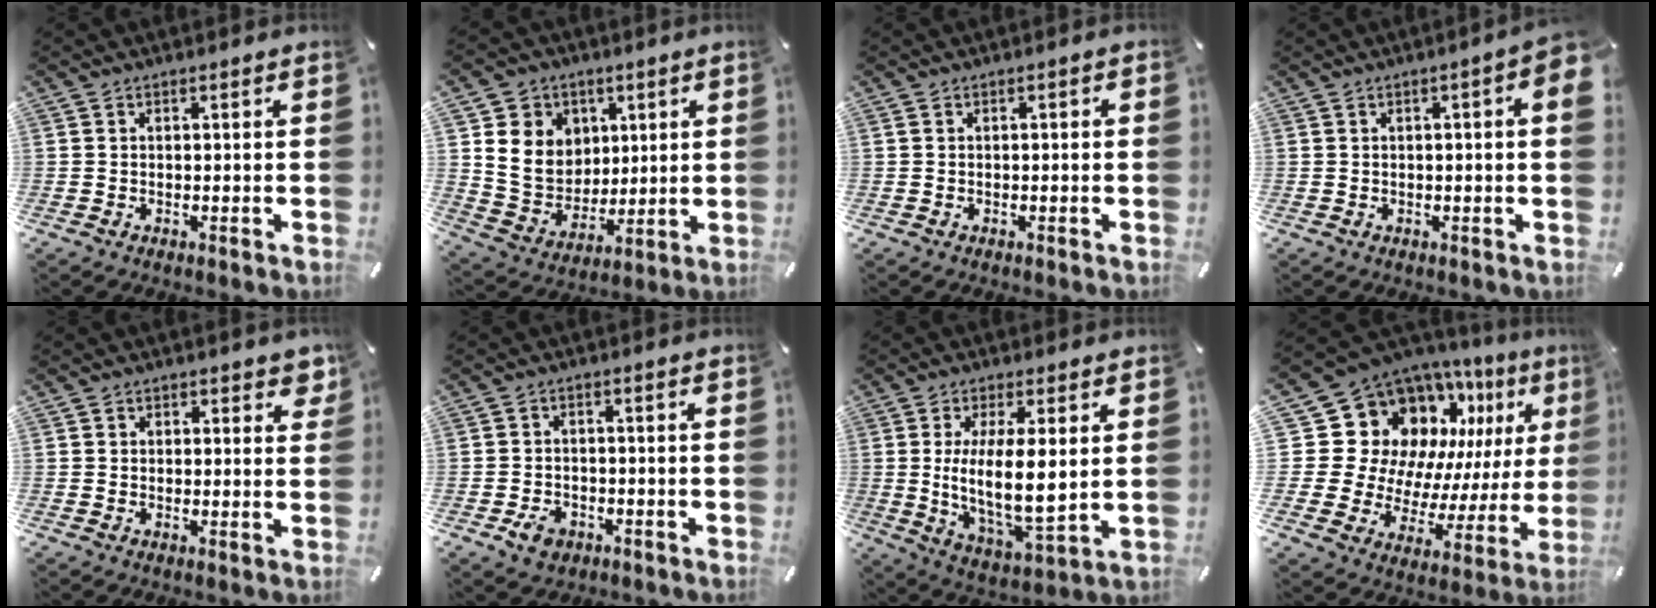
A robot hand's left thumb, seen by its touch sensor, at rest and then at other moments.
{"total": 11.4, "force": [3.4, 10.5, 2.7], "torque": [-0.055, -0.016, 0.076]}
{"total": 1.0, "force": [-0.5, 0.3, 0.8], "torque": [-0.015, 0.000, -0.008]}
{"total": 3.5, "force": [0.5, 0.4, 3.5], "torque": [-0.054, -0.003, 0.007]}
{"total": 2.6, "force": [1.6, 1.5, 1.3], "torque": [-0.005, -0.003, 0.023]}
{"total": 4.4, "force": [-2.1, 3.4, 1.8], "torque": [-0.034, 0.008, -0.039]}
{"total": 13.2, "force": [1.9, 4.6, 12.3], "torque": [-0.232, -0.020, 0.031]}
{"total": 18.2, "force": [10.4, 13.1, 7.2], "torque": [-0.127, -0.112, 0.215]}